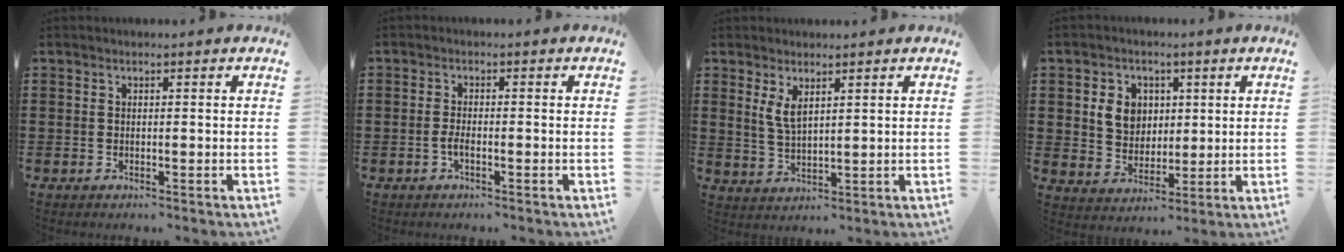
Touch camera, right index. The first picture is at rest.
{"total": 1.8, "force": [-0.7, 0.4, 1.5], "torque": [-0.036, -0.003, -0.016]}
{"total": 3.4, "force": [1.8, 1.3, 2.6], "torque": [-0.062, 0.000, 0.031]}
{"total": 6.2, "force": [1.5, 5.4, 2.7], "torque": [-0.068, 0.015, 0.024]}